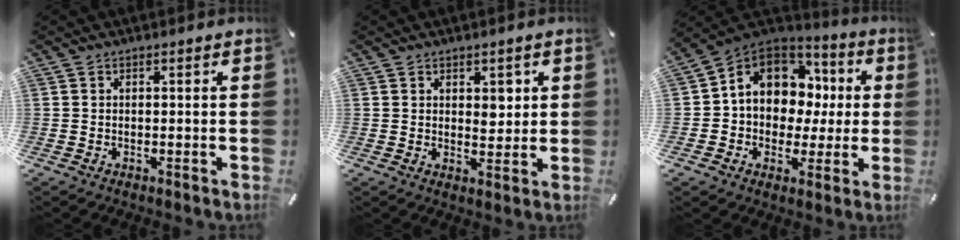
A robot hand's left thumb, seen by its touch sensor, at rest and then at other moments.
{"total": 3.8, "force": [1.7, 2.7, 2.1], "torque": [-0.005, -0.012, 0.021]}
{"total": 12.5, "force": [2.6, 10.7, 5.9], "torque": [-0.118, -0.009, 0.054]}